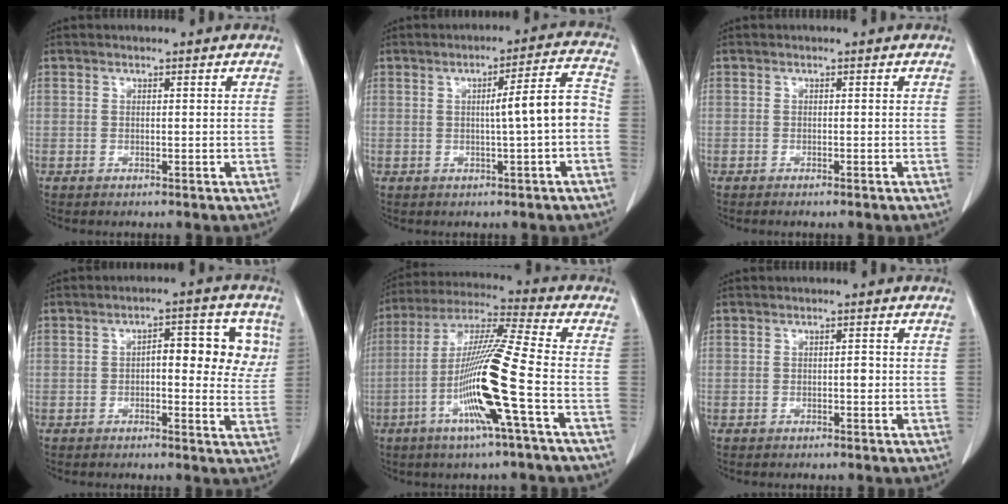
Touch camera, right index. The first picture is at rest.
{"total": 6.9, "force": [-0.7, -0.1, 6.9], "torque": [-0.097, 0.017, -0.009]}
{"total": 0.9, "force": [-0.7, 0.0, 0.5], "torque": [-0.010, -0.002, -0.009]}
{"total": 9.9, "force": [2.1, 4.1, 8.8], "torque": [-0.102, 0.023, 0.025]}
{"total": 15.3, "force": [-4.7, -1.2, 14.5], "torque": [-0.285, -0.011, -0.098]}
{"total": 1.0, "force": [-0.2, 0.4, 0.9], "torque": [-0.012, 0.002, -0.004]}